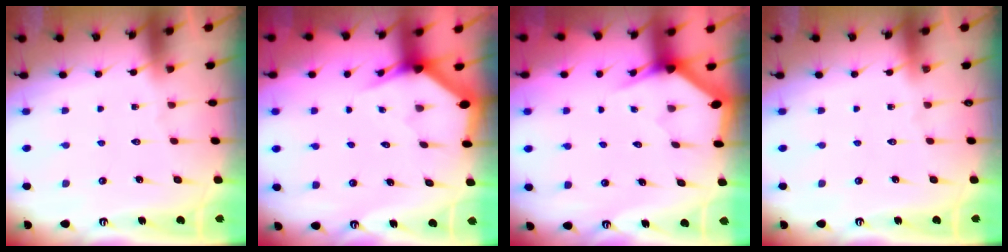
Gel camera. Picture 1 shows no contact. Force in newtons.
{"total": 3.0, "press": 3.0, "slide": 0.1}
{"total": 3.2, "press": 3.2, "slide": 0.1}
{"total": 0.0}